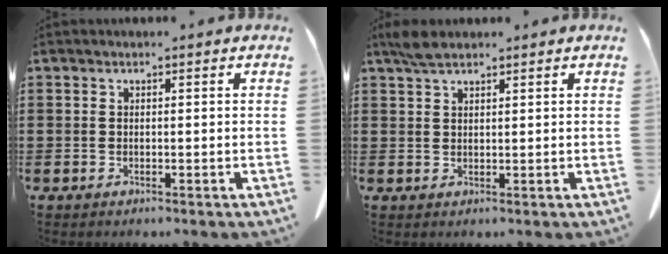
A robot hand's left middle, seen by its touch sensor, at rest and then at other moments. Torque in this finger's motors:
{"motor_torque": [1.07, 0.93, 0.04, 0.03]}